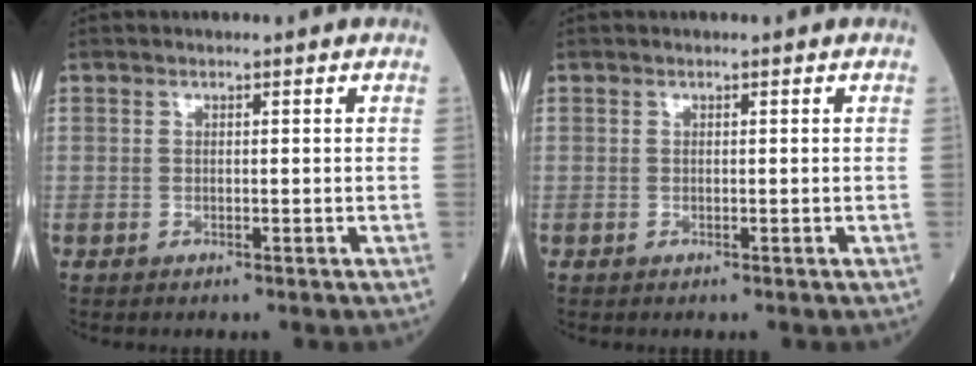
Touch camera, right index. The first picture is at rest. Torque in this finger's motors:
{"motor_torque": [0.21, -0.01, 0.07, 0.01]}